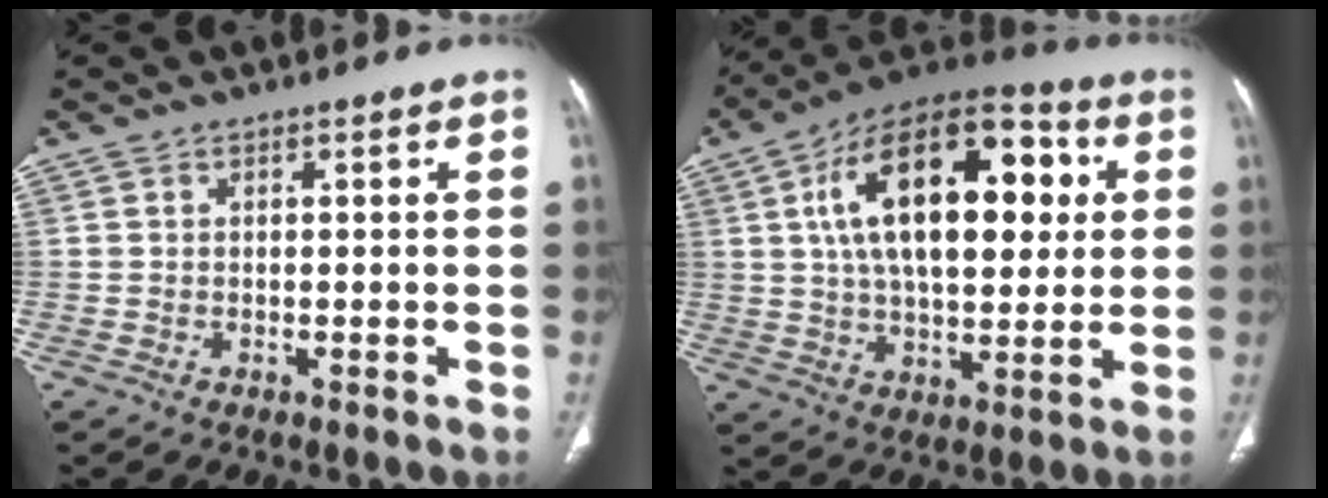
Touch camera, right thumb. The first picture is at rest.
{"total": 24.9, "force": [5.7, 12.7, 20.7], "torque": [-0.312, 0.012, 0.083]}